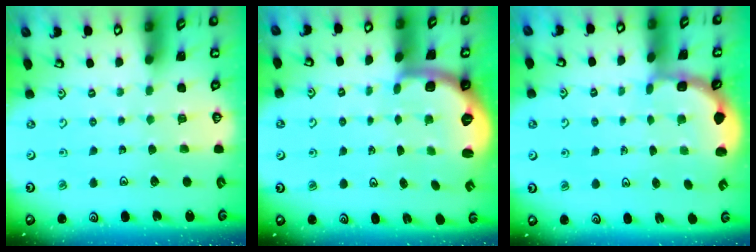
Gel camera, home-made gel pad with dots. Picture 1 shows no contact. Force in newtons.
{"total": 1.8, "press": 1.8, "slide": 0.4}
{"total": 1.9, "press": 1.8, "slide": 0.4}